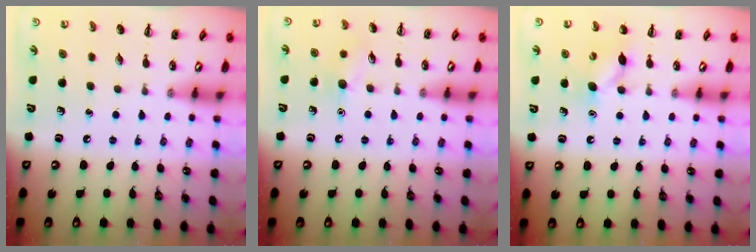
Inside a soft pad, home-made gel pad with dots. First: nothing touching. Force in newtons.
{"total": 7.5, "press": 7.3, "slide": 1.6}
{"total": 8.1, "press": 7.9, "slide": 1.4}